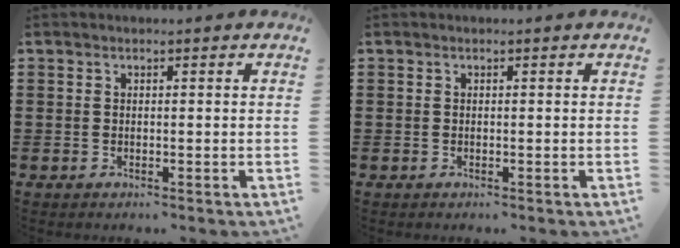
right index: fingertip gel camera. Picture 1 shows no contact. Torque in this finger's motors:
{"motor_torque": [0.04, 0.04, 0.00, 0.00]}